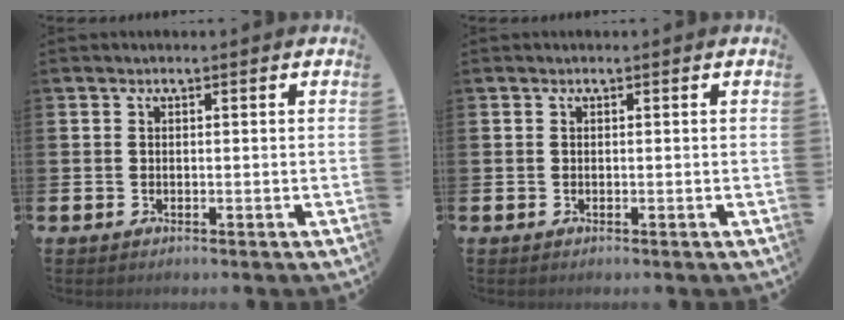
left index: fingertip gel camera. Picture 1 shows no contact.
{"total": 0.0}